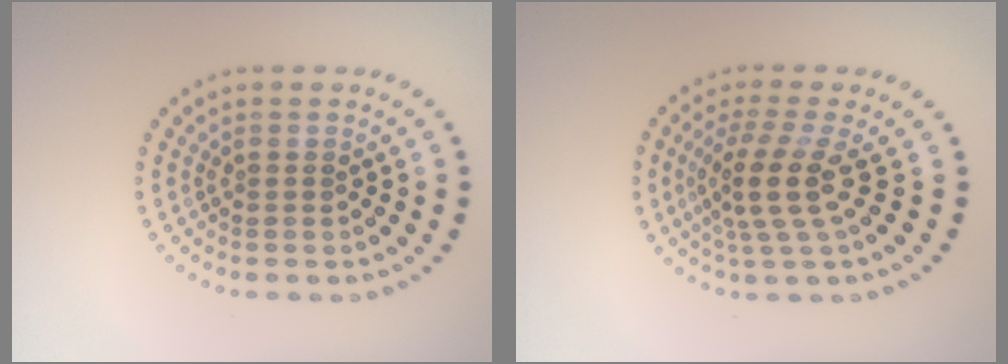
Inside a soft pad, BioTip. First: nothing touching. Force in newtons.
{"total": 3.8, "press": 2.7, "slide": 2.7}